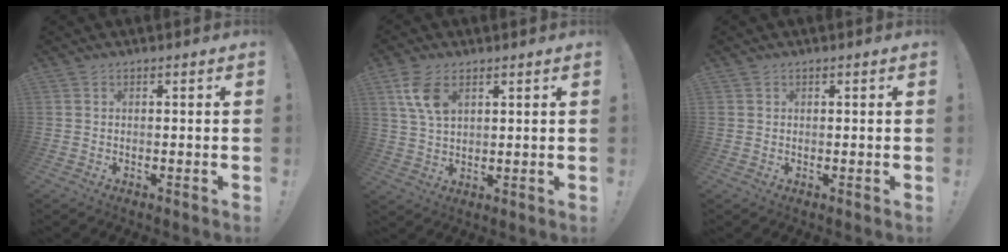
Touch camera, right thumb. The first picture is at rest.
{"total": 8.3, "force": [3.8, 4.6, 5.8], "torque": [-0.115, -0.013, 0.072]}
{"total": 1.0, "force": [0.5, 0.8, -0.4], "torque": [0.005, 0.004, 0.011]}